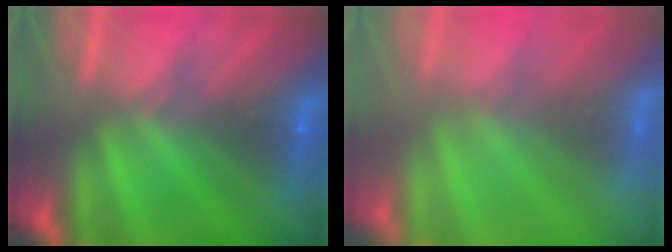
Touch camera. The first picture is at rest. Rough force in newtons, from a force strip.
{"total": 3.2}